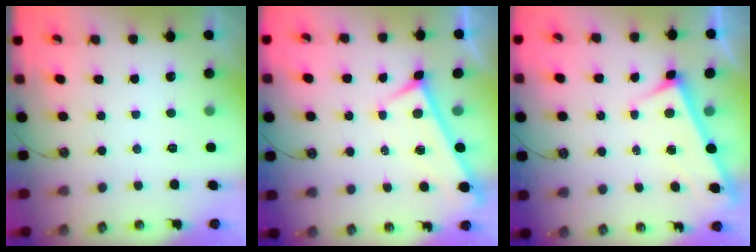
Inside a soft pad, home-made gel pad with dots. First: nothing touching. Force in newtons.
{"total": 0.0}
{"total": 2.9, "press": 2.9, "slide": 0.1}